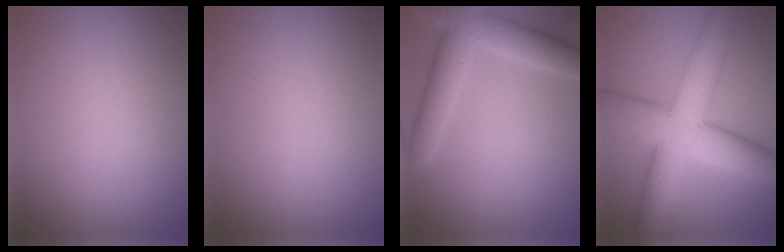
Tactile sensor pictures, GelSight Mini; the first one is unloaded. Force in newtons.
{"total": 0.0}
{"total": 5.8, "press": 5.8, "slide": 0.3}
{"total": 10.1, "press": 10.1, "slide": 0.1}